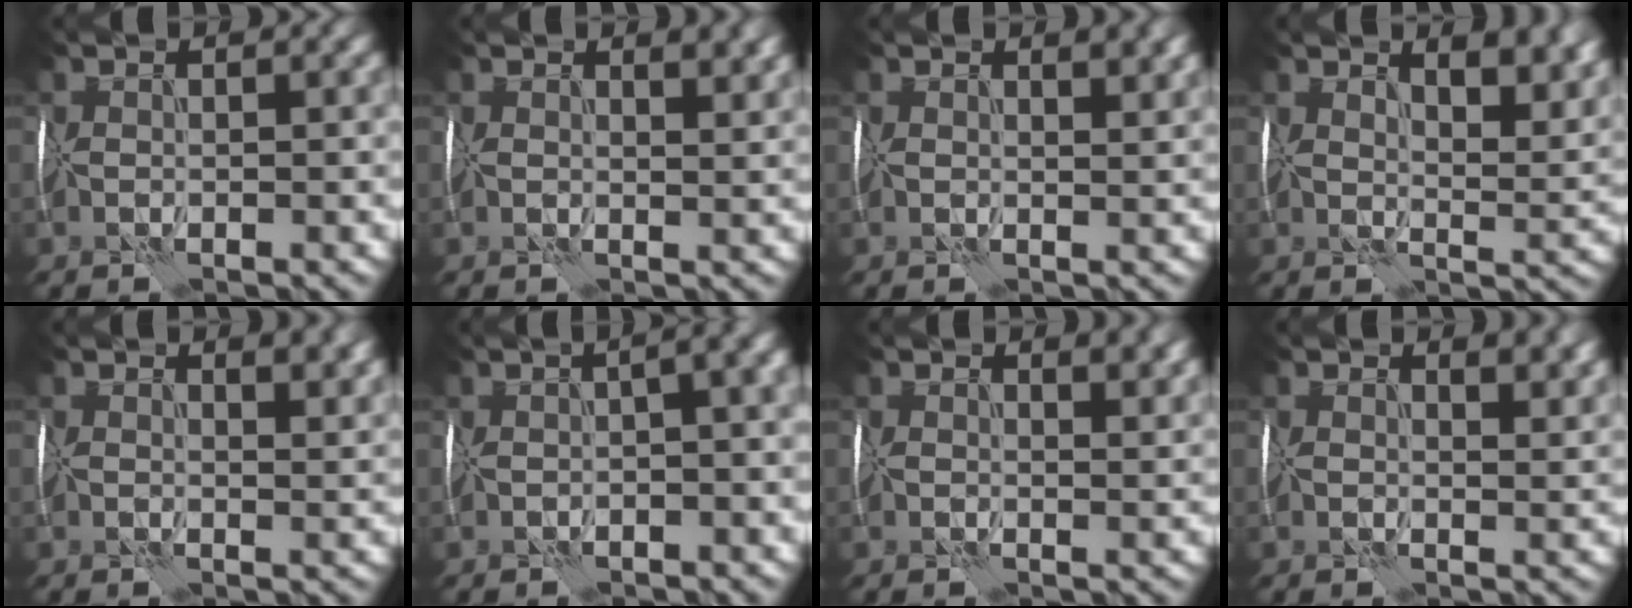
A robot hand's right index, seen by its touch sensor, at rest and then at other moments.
{"total": 3.5, "force": [2.2, 1.3, 2.4], "torque": [-0.018, 0.008, 0.025]}
{"total": 2.9, "force": [1.8, 1.0, 2.0], "torque": [-0.018, 0.005, 0.023]}
{"total": 7.8, "force": [4.5, 3.2, 5.5], "torque": [-0.057, 0.012, 0.055]}
{"total": 3.8, "force": [2.3, 1.5, 2.6], "torque": [-0.022, 0.006, 0.029]}
{"total": 7.6, "force": [1.2, 3.3, 6.7], "torque": [-0.058, 0.032, 0.001]}
{"total": 3.4, "force": [2.2, 1.3, 2.3], "torque": [-0.018, 0.006, 0.027]}
{"total": 4.3, "force": [2.6, 1.7, 2.9], "torque": [-0.025, 0.005, 0.034]}